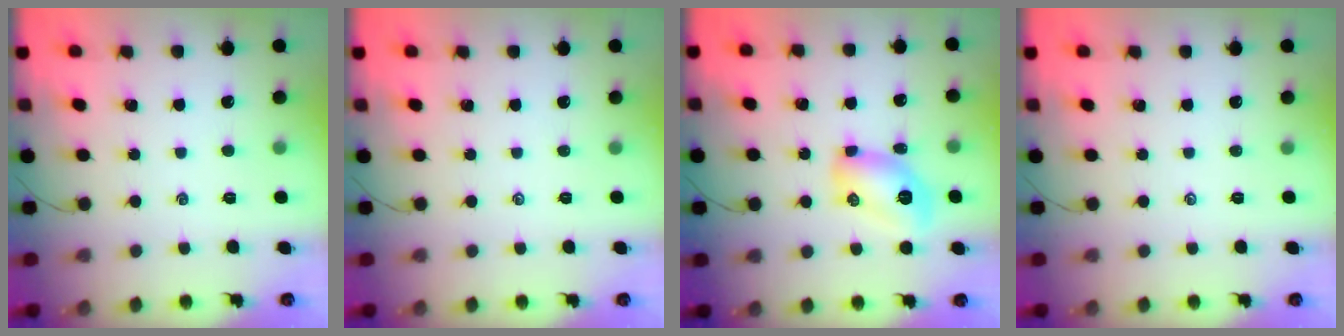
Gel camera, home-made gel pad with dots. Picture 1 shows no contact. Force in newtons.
{"total": 0.0}
{"total": 9.5, "press": 9.4, "slide": 1.3}
{"total": 0.0}